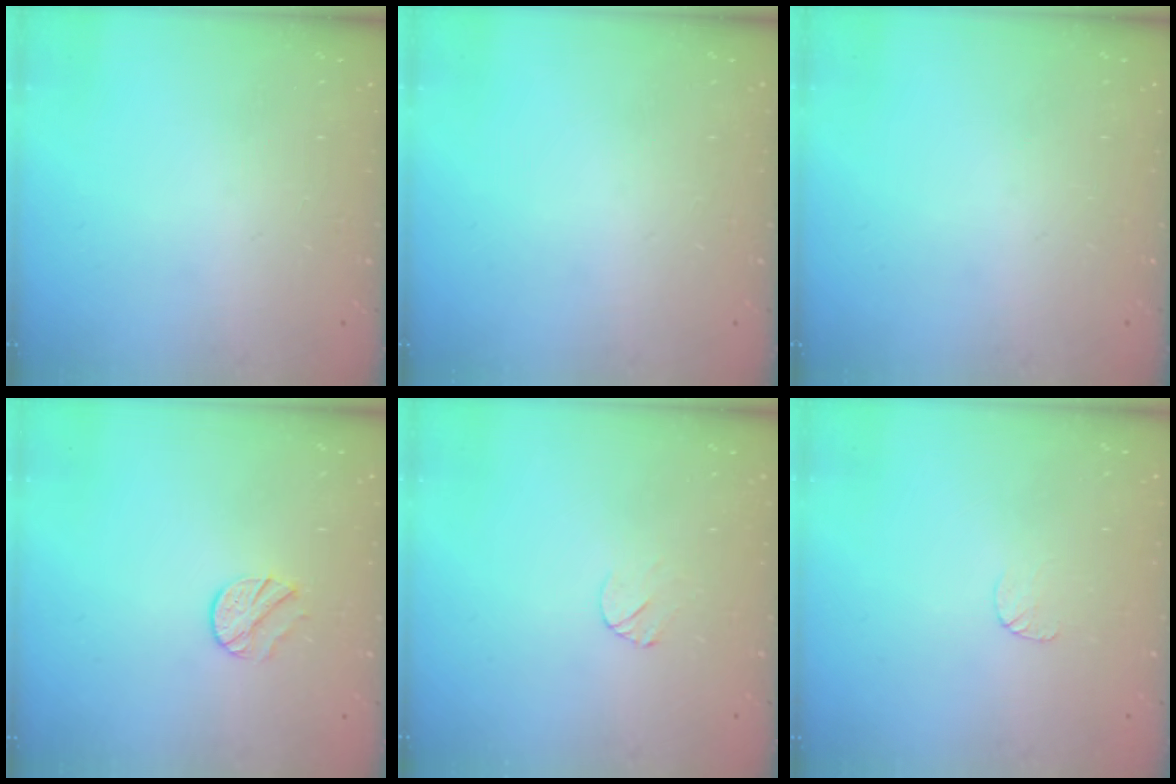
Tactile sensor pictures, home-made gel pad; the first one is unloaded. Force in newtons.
{"total": 0.0}
{"total": 0.0}
{"total": 7.5, "press": 7.4, "slide": 0.9}
{"total": 4.2, "press": 4.2, "slide": 0.4}
{"total": 3.7, "press": 3.7, "slide": 0.3}